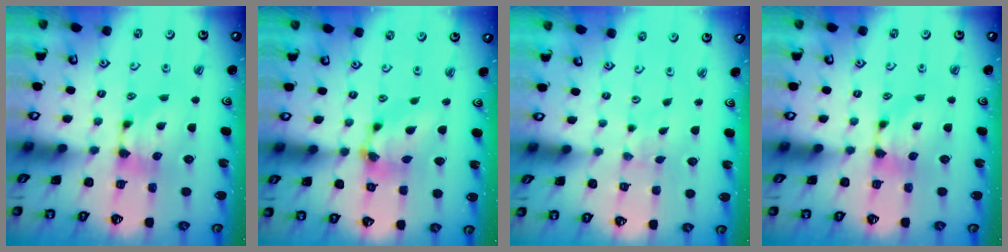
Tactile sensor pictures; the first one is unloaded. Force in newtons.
{"total": 5.9, "press": 5.5, "slide": 1.9}
{"total": 3.2, "press": 3.2, "slide": 0.0}
{"total": 0.0}